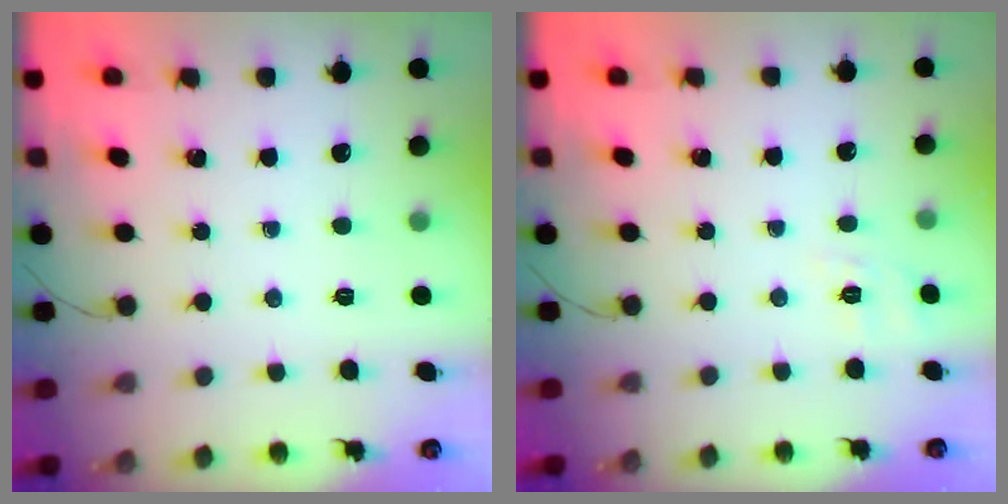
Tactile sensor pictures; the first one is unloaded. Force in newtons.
{"total": 5.8, "press": 5.5, "slide": 2.0}